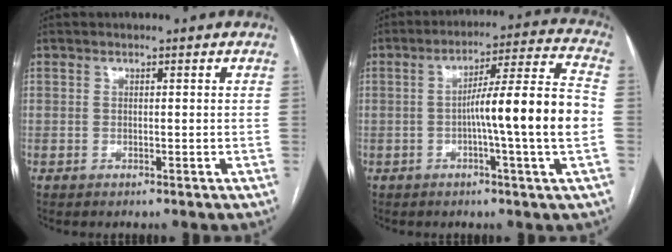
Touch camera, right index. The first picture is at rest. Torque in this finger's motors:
{"motor_torque": [1.63, -0.34, 0.79, 0.18]}